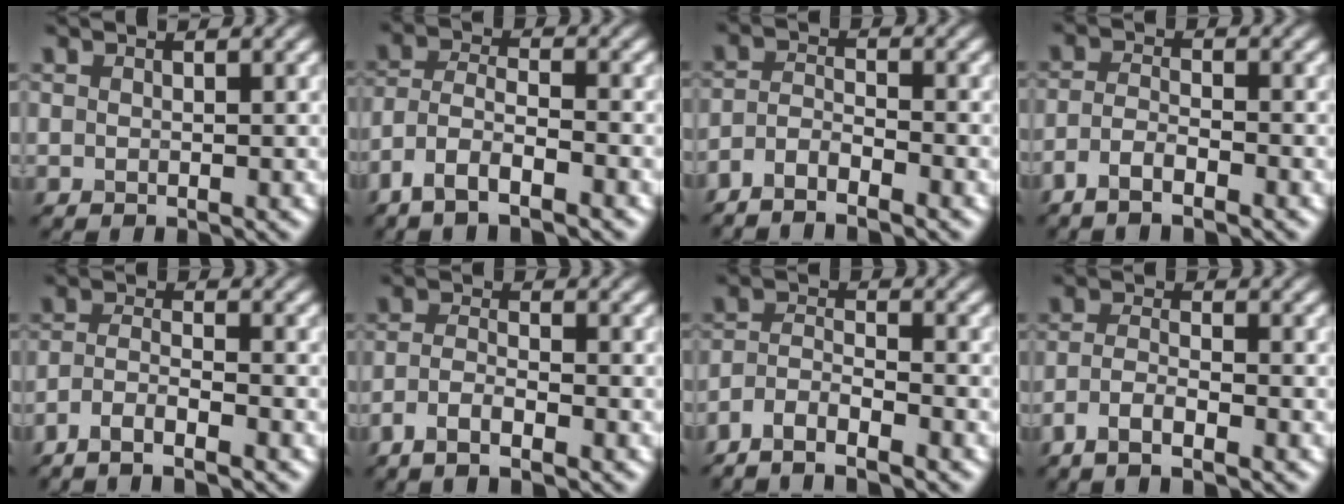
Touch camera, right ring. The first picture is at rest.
{"total": 5.1, "force": [-3.5, 1.5, 3.4], "torque": [-0.067, -0.001, -0.072]}
{"total": 3.2, "force": [-2.6, 0.7, 1.7], "torque": [-0.035, -0.001, -0.057]}
{"total": 2.7, "force": [-2.0, 0.7, 1.8], "torque": [-0.038, 0.000, -0.046]}
{"total": 3.7, "force": [-2.8, 0.6, 2.3], "torque": [-0.044, 0.001, -0.061]}
{"total": 3.0, "force": [-2.1, 0.8, 2.1], "torque": [-0.045, -0.001, -0.049]}
{"total": 4.2, "force": [-3.6, 0.9, 2.1], "torque": [-0.039, -0.003, -0.074]}
{"total": 3.2, "force": [-2.2, 0.8, 2.3], "torque": [-0.048, -0.001, -0.050]}